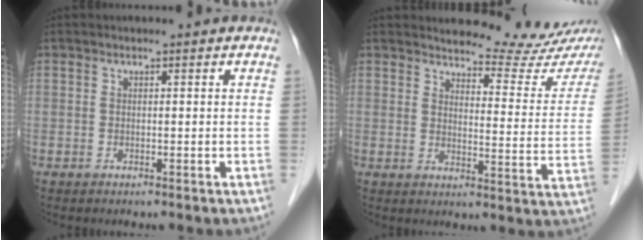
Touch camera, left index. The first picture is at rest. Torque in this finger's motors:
{"motor_torque": [-0.01, -0.35, 0.07, 0.00]}